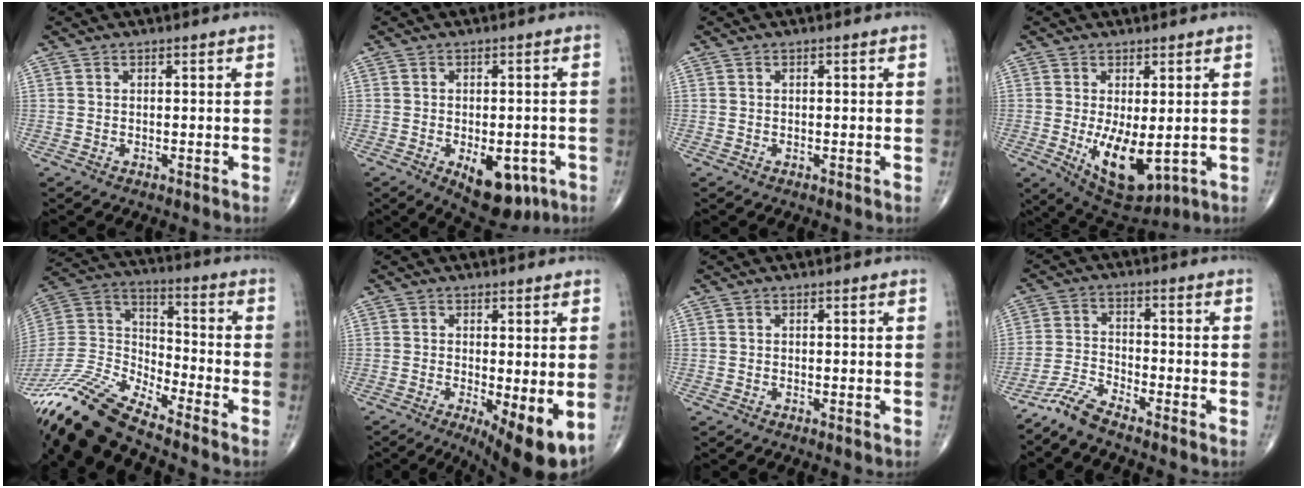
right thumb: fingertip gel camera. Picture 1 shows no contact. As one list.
[{"total": 10.6, "force": [-4.2, 5.5, 8.0], "torque": [-0.089, 0.004, -0.046]}, {"total": 0.0}, {"total": 10.2, "force": [-1.5, 4.6, 9.0], "torque": [-0.135, -0.025, -0.004]}, {"total": 15.2, "force": [-13.9, 1.6, 6.1], "torque": [-0.130, 0.067, -0.274]}, {"total": 9.0, "force": [-2.2, 2.5, 8.4], "torque": [-0.122, -0.020, -0.028]}, {"total": 0.0}, {"total": 4.8, "force": [-4.5, 0.1, 1.8], "torque": [-0.042, 0.015, -0.100]}]